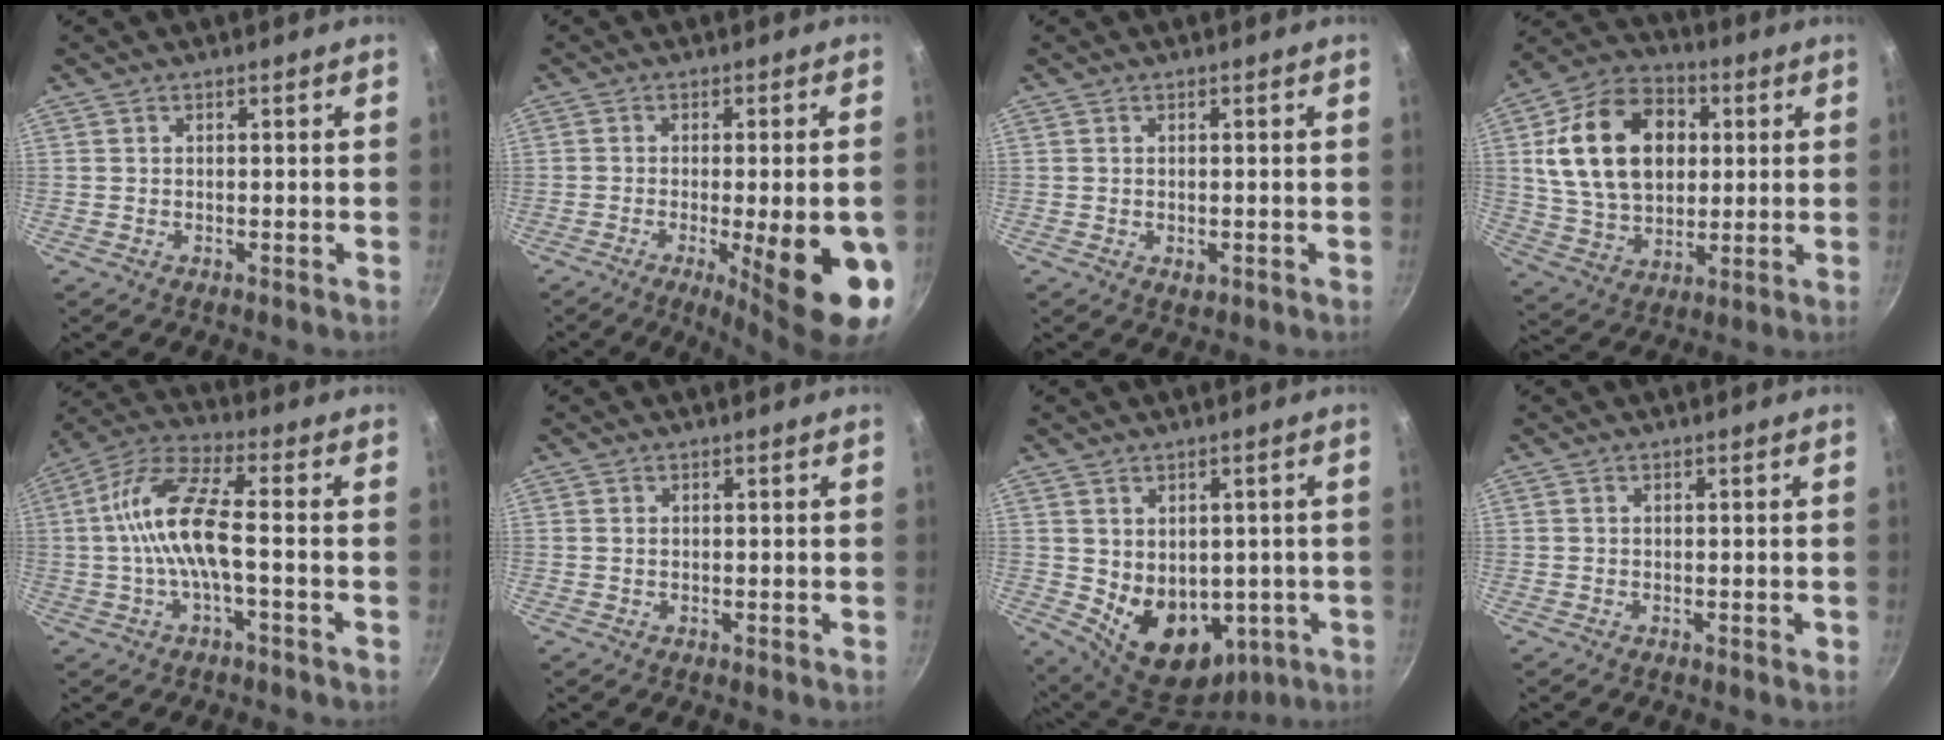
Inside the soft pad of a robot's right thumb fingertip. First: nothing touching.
{"total": 17.1, "force": [-5.0, 4.1, 15.8], "torque": [-0.190, 0.001, -0.060]}
{"total": 1.6, "force": [-0.3, 1.0, 1.2], "torque": [-0.016, -0.003, -0.003]}
{"total": 20.6, "force": [4.0, 14.6, 14.0], "torque": [-0.222, 0.007, 0.067]}
{"total": 12.1, "force": [-1.3, 3.9, 11.5], "torque": [-0.233, 0.035, -0.038]}
{"total": 0.5, "force": [0.1, 0.4, 0.4], "torque": [-0.006, 0.001, 0.003]}
{"total": 13.4, "force": [-1.0, 9.9, 8.9], "torque": [-0.106, -0.019, 0.018]}
{"total": 0.8, "force": [0.0, 0.4, 0.6], "torque": [-0.005, 0.002, 0.000]}